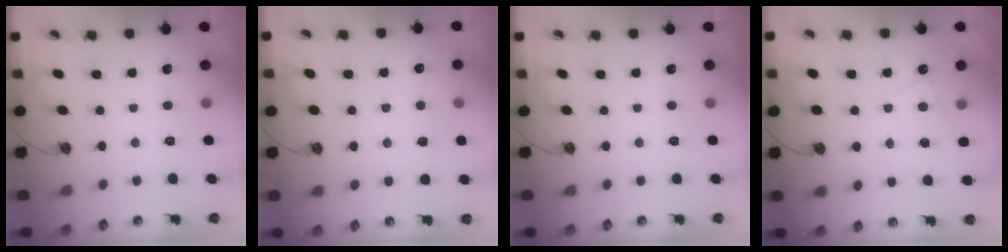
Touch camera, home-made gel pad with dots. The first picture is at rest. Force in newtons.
{"total": 3.6, "press": 3.6, "slide": 0.5}
{"total": 0.0}
{"total": 2.4, "press": 2.4, "slide": 0.3}